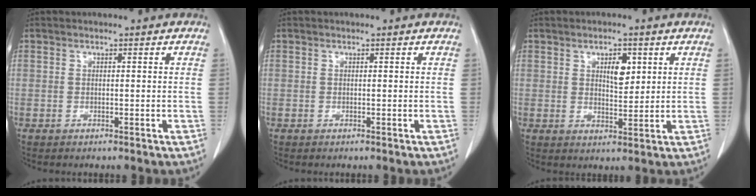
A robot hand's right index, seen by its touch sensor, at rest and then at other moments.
{"total": 0.0}
{"total": 4.2, "force": [1.7, 1.7, 3.4], "torque": [-0.055, -0.002, 0.029]}